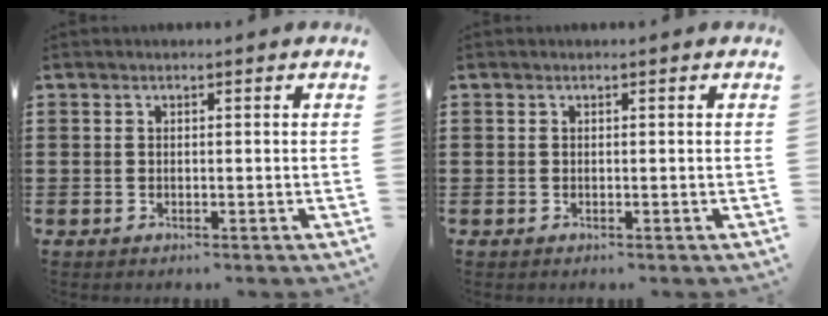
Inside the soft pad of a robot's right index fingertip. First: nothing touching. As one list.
[{"total": 0.0}]